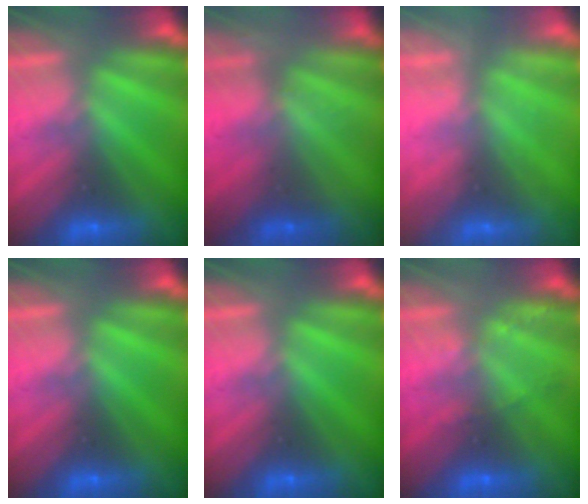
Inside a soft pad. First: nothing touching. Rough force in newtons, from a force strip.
{"total": 2.3}
{"total": 2.2}
{"total": 0.0}
{"total": 0.0}
{"total": 2.2}